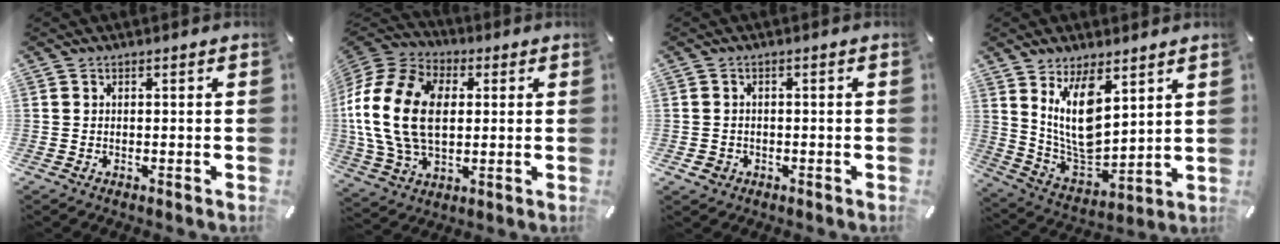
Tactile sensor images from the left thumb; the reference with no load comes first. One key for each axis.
{"total": 20.6, "fx": 1.0, "fy": 14.4, "fz": 14.7, "tx": -0.326, "ty": 0.013, "tz": 0.010}
{"total": 2.0, "fx": -0.9, "fy": 1.7, "fz": 0.5, "tx": -0.008, "ty": 0.005, "tz": -0.020}
{"total": 13.6, "fx": 7.3, "fy": 7.0, "fz": 9.1, "tx": -0.199, "ty": -0.047, "tz": 0.133}